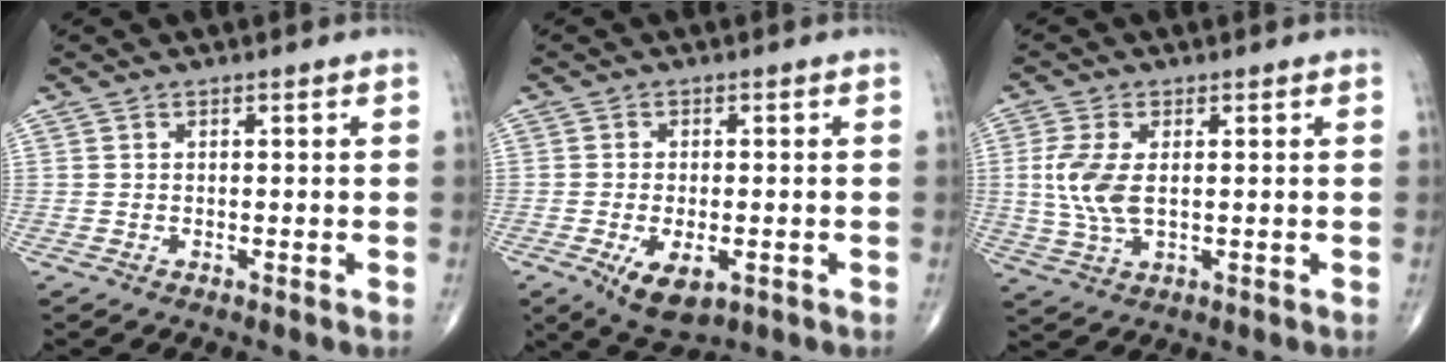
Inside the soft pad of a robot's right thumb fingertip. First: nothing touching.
{"total": 7.4, "force": [-2.5, 3.5, 6.0], "torque": [-0.100, -0.006, -0.032]}
{"total": 7.7, "force": [0.7, 3.9, 6.6], "torque": [-0.160, -0.003, 0.017]}